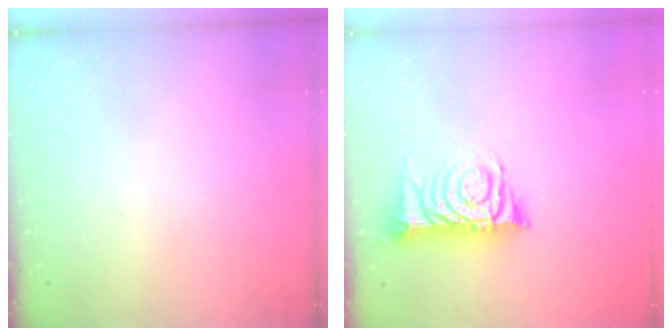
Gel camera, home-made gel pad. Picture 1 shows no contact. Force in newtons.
{"total": 10.3, "press": 10.3, "slide": 1.0}